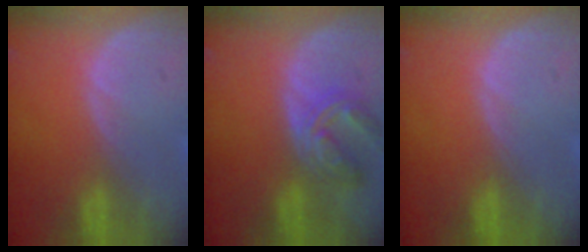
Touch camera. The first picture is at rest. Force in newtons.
{"total": 6.1, "press": 6.0, "slide": 0.7}
{"total": 0.0}